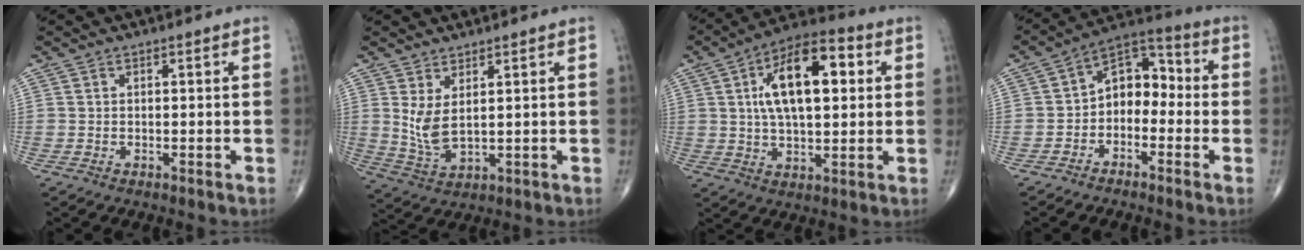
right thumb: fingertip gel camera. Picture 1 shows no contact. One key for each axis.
{"total": 5.9, "fx": 1.8, "fy": 2.5, "fz": 5.1, "tx": -0.108, "ty": -0.021, "tz": 0.048}
{"total": 16.8, "fx": 3.7, "fy": 8.0, "fz": 14.3, "tx": -0.220, "ty": 0.014, "tz": 0.056}
{"total": 9.1, "fx": -1.7, "fy": 6.4, "fz": 6.2, "tx": -0.066, "ty": 0.046, "tz": -0.050}